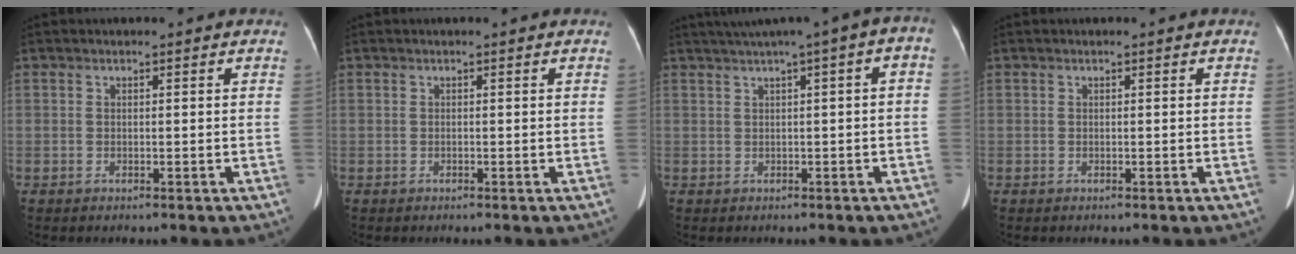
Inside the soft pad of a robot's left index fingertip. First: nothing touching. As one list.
[{"total": 0.0}, {"total": 6.1, "force": [1.8, 1.4, 5.7], "torque": [-0.087, 0.038, 0.022]}, {"total": 0.0}]